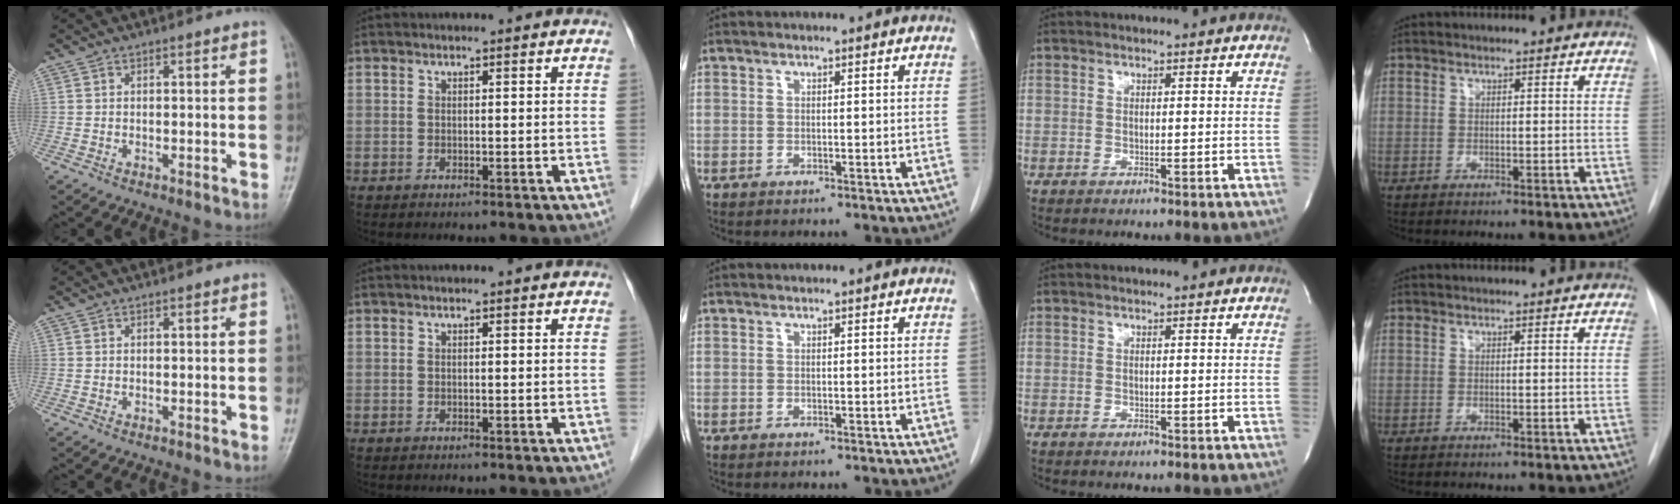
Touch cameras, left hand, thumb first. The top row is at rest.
{}